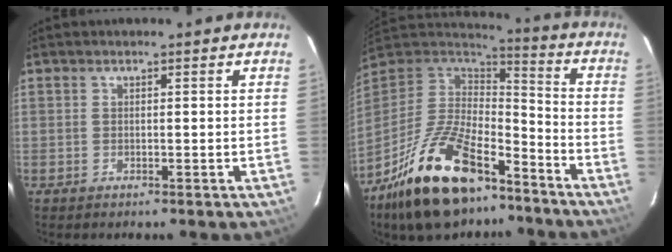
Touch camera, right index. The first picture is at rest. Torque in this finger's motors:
{"motor_torque": [0.78, -0.78, 1.05, 0.21]}